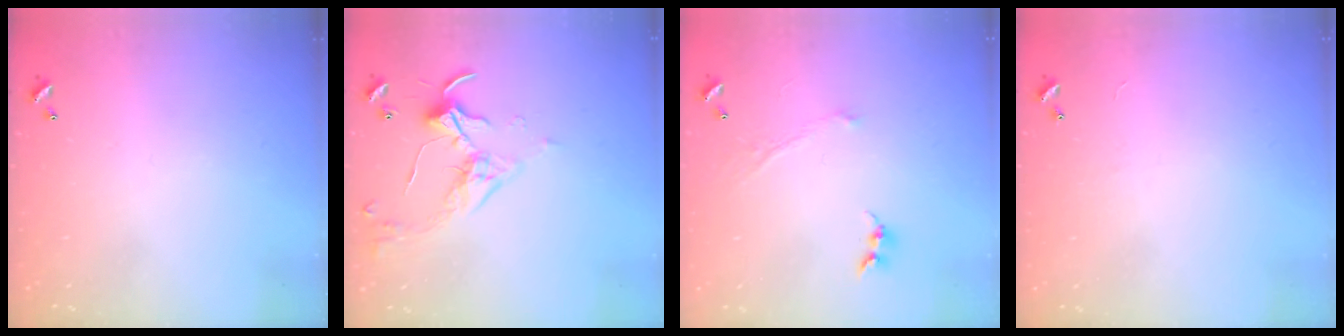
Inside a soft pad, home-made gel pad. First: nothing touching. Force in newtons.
{"total": 3.4, "press": 3.4, "slide": 0.6}
{"total": 1.0, "press": 0.9, "slide": 0.4}
{"total": 2.4, "press": 2.4, "slide": 0.3}